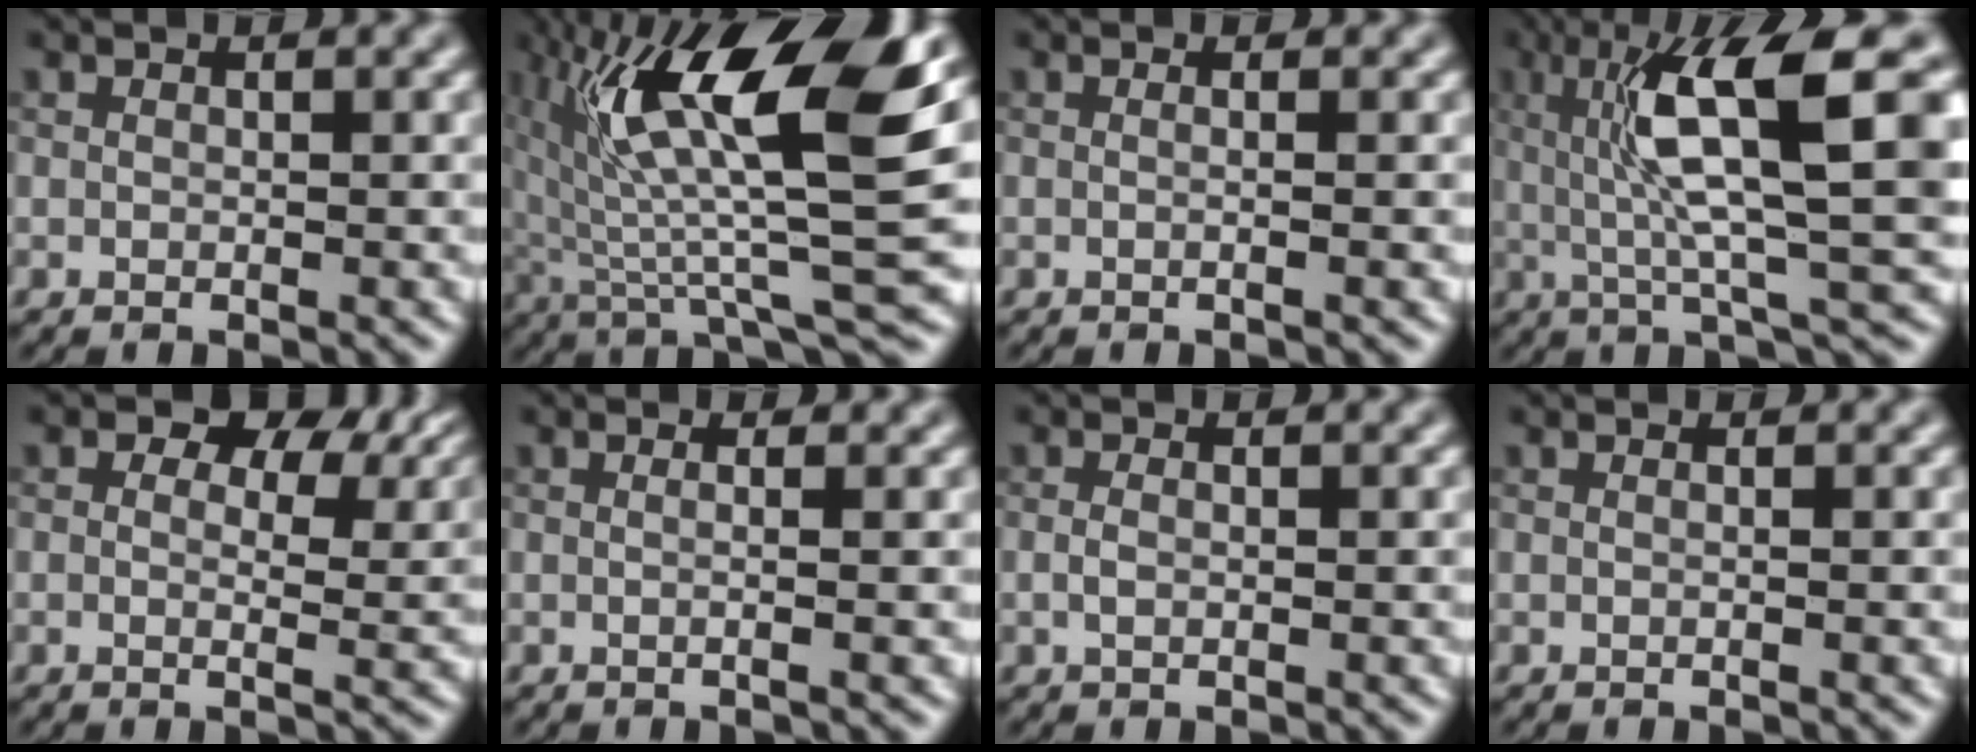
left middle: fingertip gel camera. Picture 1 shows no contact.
{"total": 14.1, "force": [4.3, 3.3, 13.0], "torque": [-0.233, 0.008, 0.080]}
{"total": 1.9, "force": [0.3, 0.9, 1.7], "torque": [-0.003, -0.004, -0.020]}
{"total": 10.9, "force": [2.1, 2.3, 10.4], "torque": [-0.162, 0.006, 0.040]}
{"total": 7.4, "force": [3.6, 3.8, 5.2], "torque": [-0.067, 0.007, 0.036]}
{"total": 2.6, "force": [0.5, 1.3, 2.2], "torque": [-0.003, 0.005, -0.025]}
{"total": 1.0, "force": [-0.2, 0.4, 0.9], "torque": [-0.021, -0.002, -0.006]}
{"total": 0.7, "force": [0.0, 0.3, 0.7], "torque": [-0.005, -0.003, -0.006]}